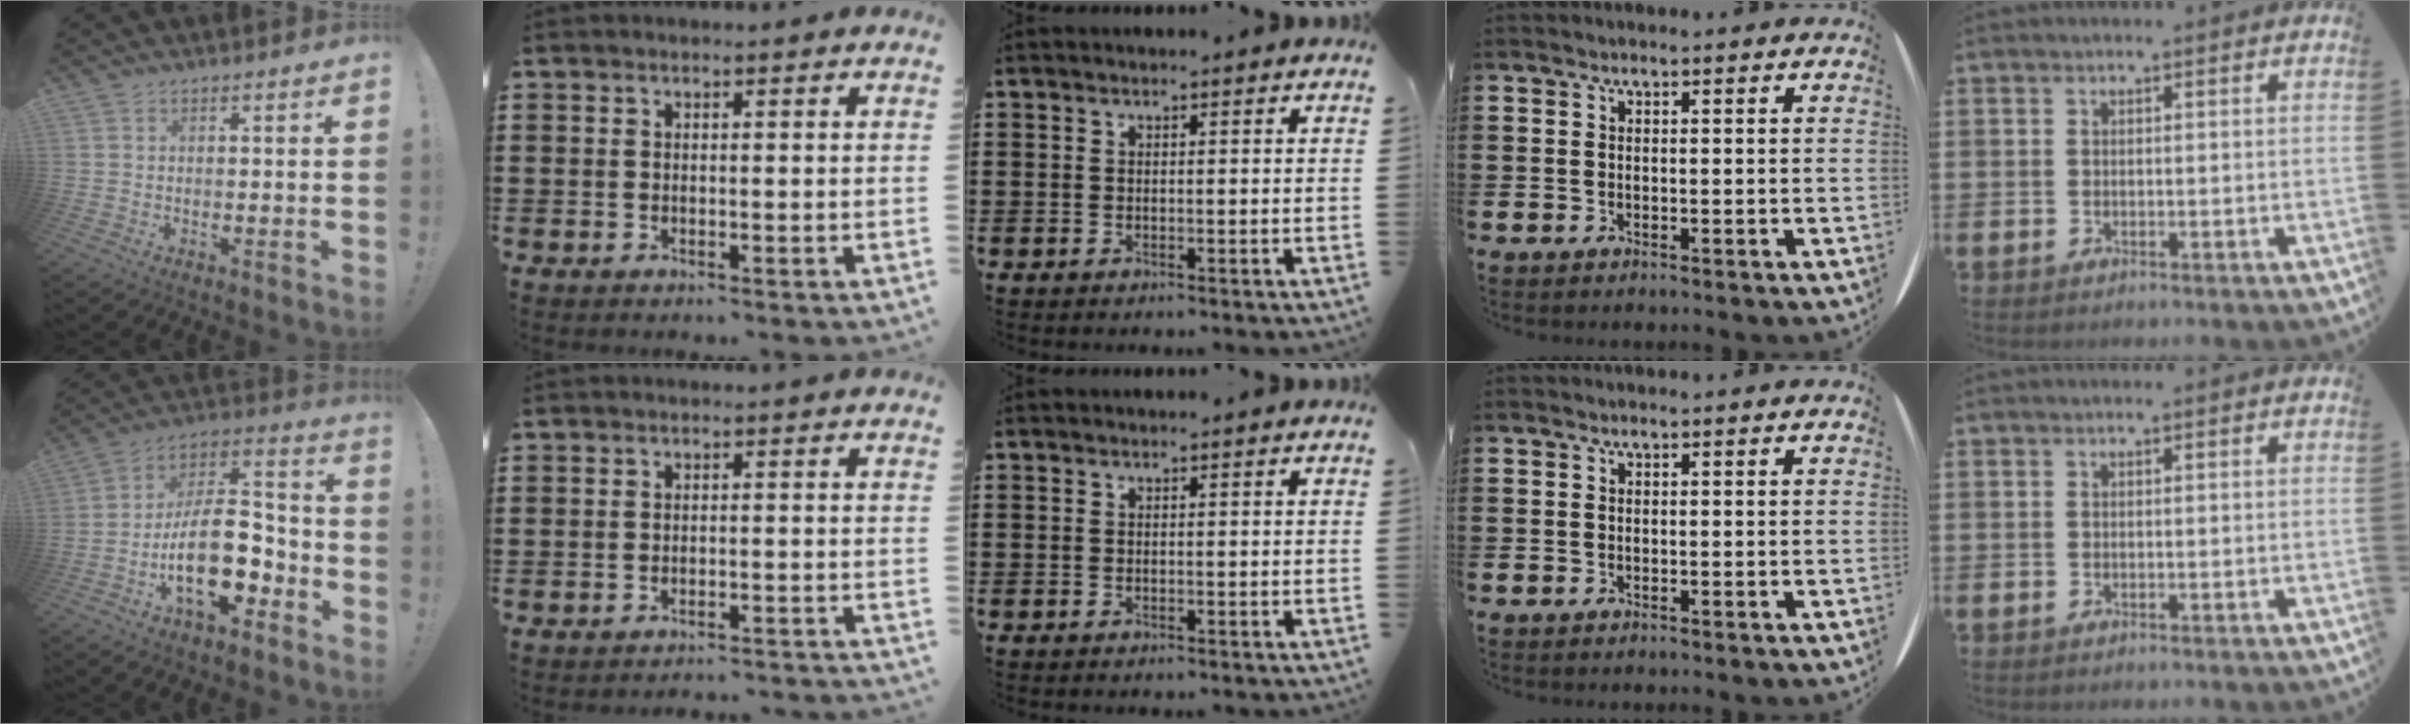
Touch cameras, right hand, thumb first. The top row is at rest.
{"thumb": {"total": 21.0, "force": [-6.9, 10.8, 16.6], "torque": [-0.296, 0.039, -0.106]}, "index": {"total": 1.9, "force": [-1.9, 0.0, 0.0], "torque": [-0.005, 0.002, -0.042]}}